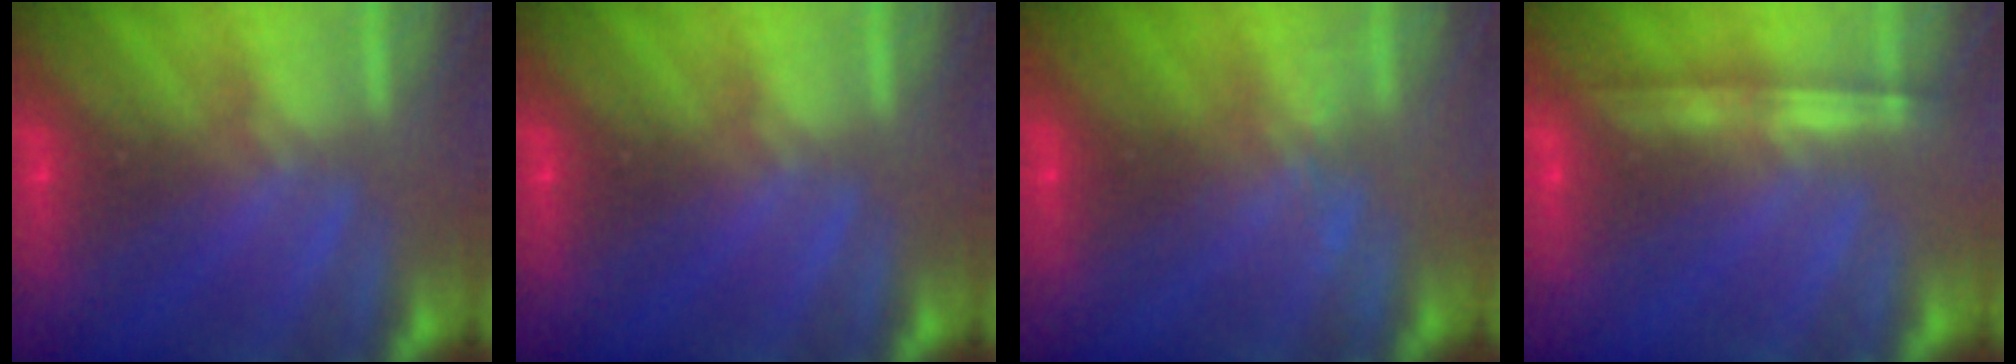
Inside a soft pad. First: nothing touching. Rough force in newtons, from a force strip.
{"total": 0.0}
{"total": 2.1}
{"total": 1.1}